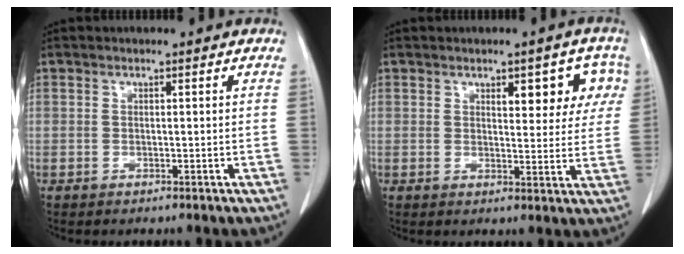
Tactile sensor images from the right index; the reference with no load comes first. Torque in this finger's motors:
{"motor_torque": [0.39, 0.34, 0.13, 0.03]}